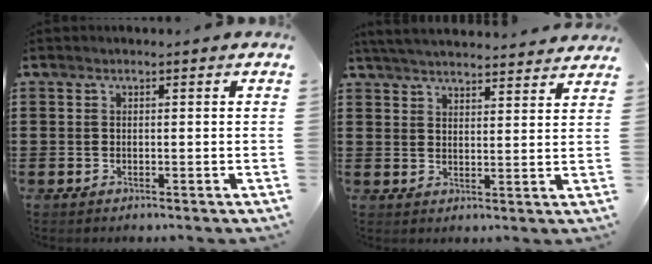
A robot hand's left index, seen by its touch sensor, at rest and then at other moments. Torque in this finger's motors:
{"motor_torque": [2.14, 0.00, 0.67, 0.12]}